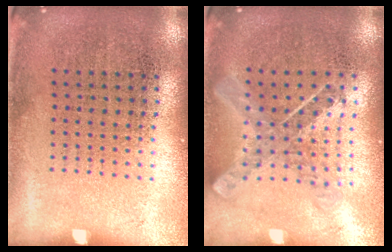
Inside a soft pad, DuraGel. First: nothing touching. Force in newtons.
{"total": 0.9, "press": 0.9, "slide": 0.2}